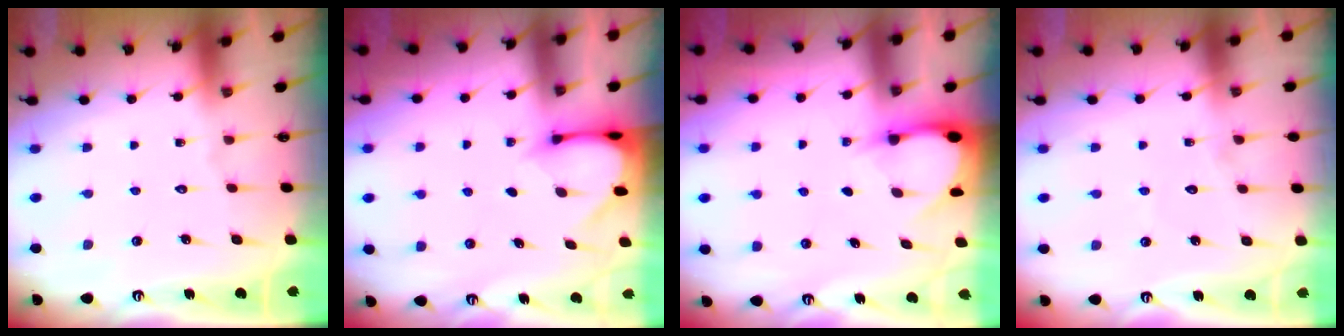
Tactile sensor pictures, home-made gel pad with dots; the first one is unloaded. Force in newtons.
{"total": 3.0, "press": 3.0, "slide": 0.3}
{"total": 2.9, "press": 2.9, "slide": 0.3}
{"total": 2.7, "press": 2.7, "slide": 0.3}